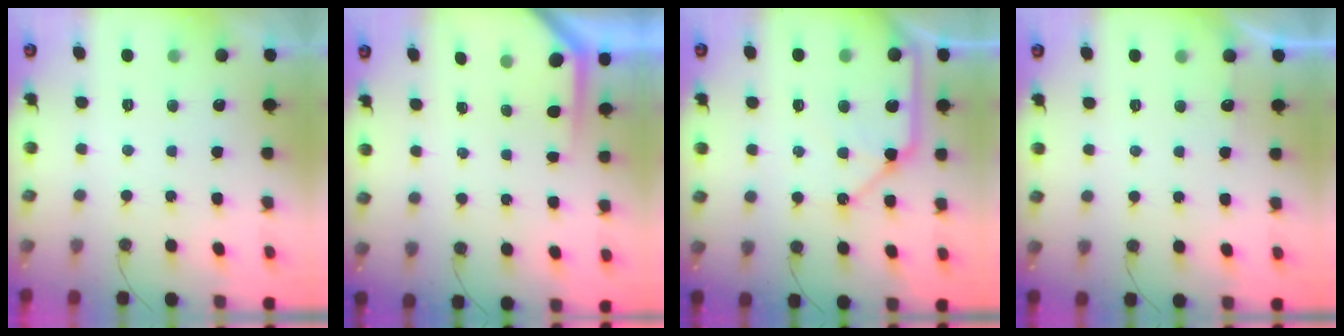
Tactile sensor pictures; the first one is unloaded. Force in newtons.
{"total": 2.7, "press": 2.7, "slide": 0.4}
{"total": 11.8, "press": 11.7, "slide": 1.4}
{"total": 2.7, "press": 2.7, "slide": 0.3}